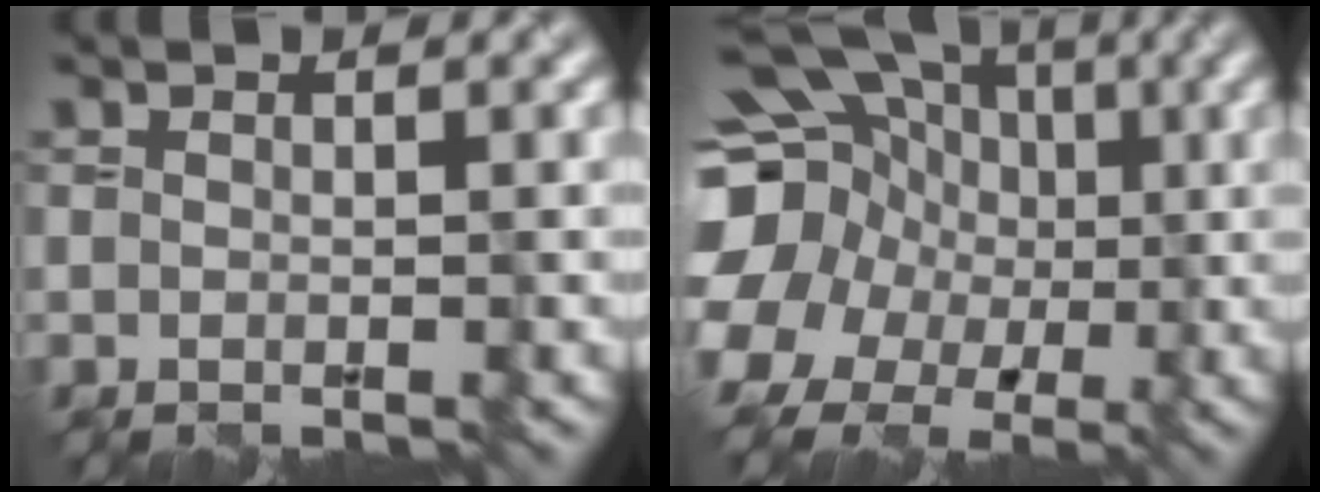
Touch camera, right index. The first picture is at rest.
{"total": 15.0, "force": [1.1, 13.7, 6.0], "torque": [-0.169, 0.030, -0.009]}